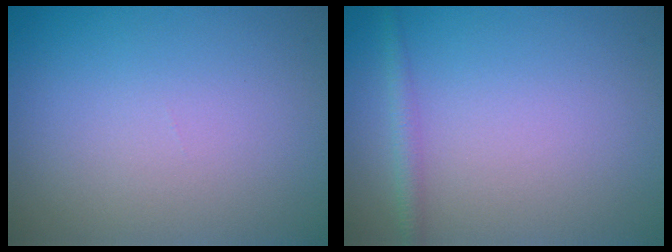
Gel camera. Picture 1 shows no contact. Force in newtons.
{"total": 1.3, "press": 1.3, "slide": 0.0}